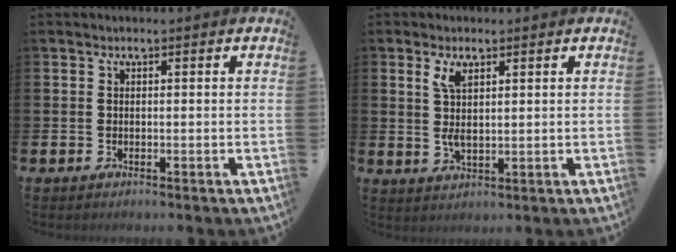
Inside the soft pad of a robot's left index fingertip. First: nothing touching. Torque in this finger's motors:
{"motor_torque": [1.16, -0.08, 0.59, 0.16]}